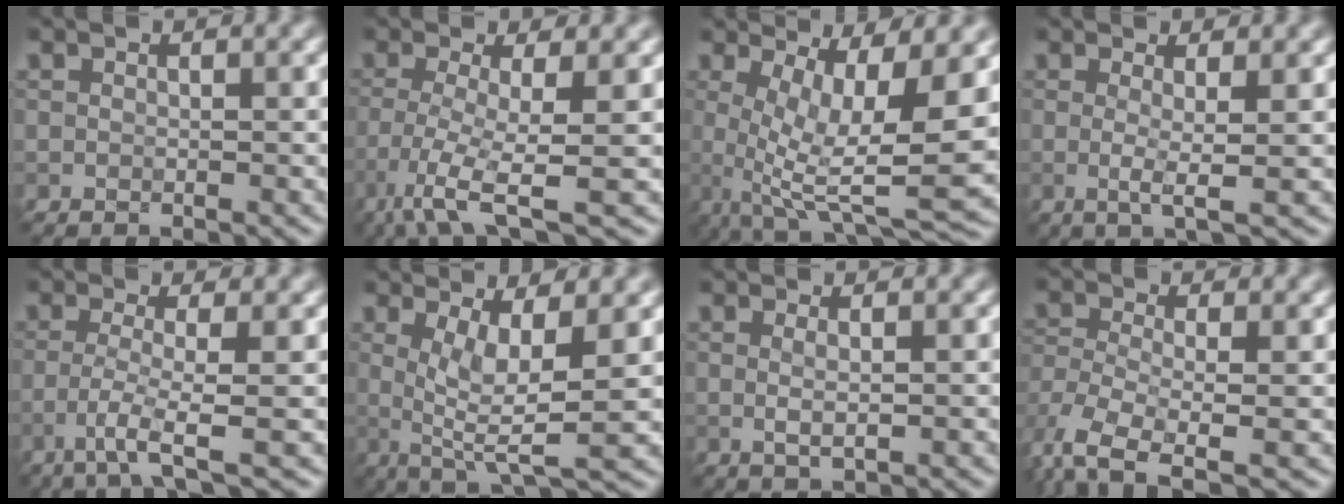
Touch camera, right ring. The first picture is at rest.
{"total": 6.0, "force": [-3.0, 1.0, 5.1], "torque": [-0.099, -0.008, -0.069]}
{"total": 9.9, "force": [0.9, 2.8, 9.5], "torque": [-0.152, -0.012, 0.019]}
{"total": 2.5, "force": [0.1, 0.3, 2.5], "torque": [-0.048, -0.006, -0.002]}
{"total": 3.5, "force": [-1.5, 0.2, 3.2], "torque": [-0.061, -0.003, -0.042]}
{"total": 5.5, "force": [0.9, 1.2, 5.3], "torque": [-0.091, -0.004, 0.017]}
{"total": 1.1, "force": [0.3, 0.2, 1.1], "torque": [-0.023, 0.000, 0.006]}
{"total": 5.0, "force": [-2.4, 2.4, 3.6], "torque": [-0.087, -0.010, -0.055]}